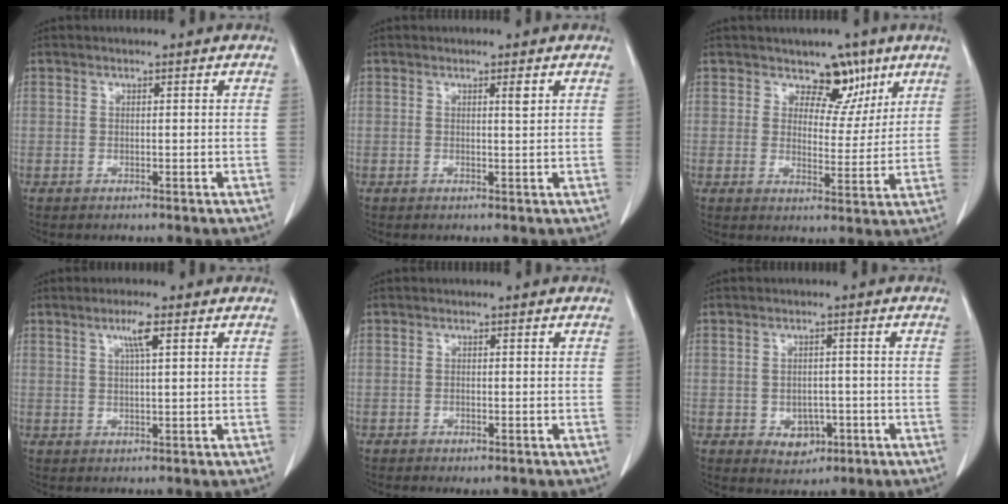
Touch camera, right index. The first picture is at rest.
{"total": 1.1, "force": [0.6, -0.1, 1.0], "torque": [-0.017, -0.003, 0.008]}
{"total": 5.9, "force": [4.0, 3.7, 2.2], "torque": [-0.010, -0.005, 0.059]}
{"total": 3.3, "force": [1.5, 0.0, 2.9], "torque": [-0.056, 0.001, 0.028]}
{"total": 1.4, "force": [-0.9, 0.5, 1.0], "torque": [-0.014, -0.002, -0.008]}
{"total": 4.1, "force": [-1.5, 3.1, 2.3], "torque": [-0.024, 0.004, -0.010]}